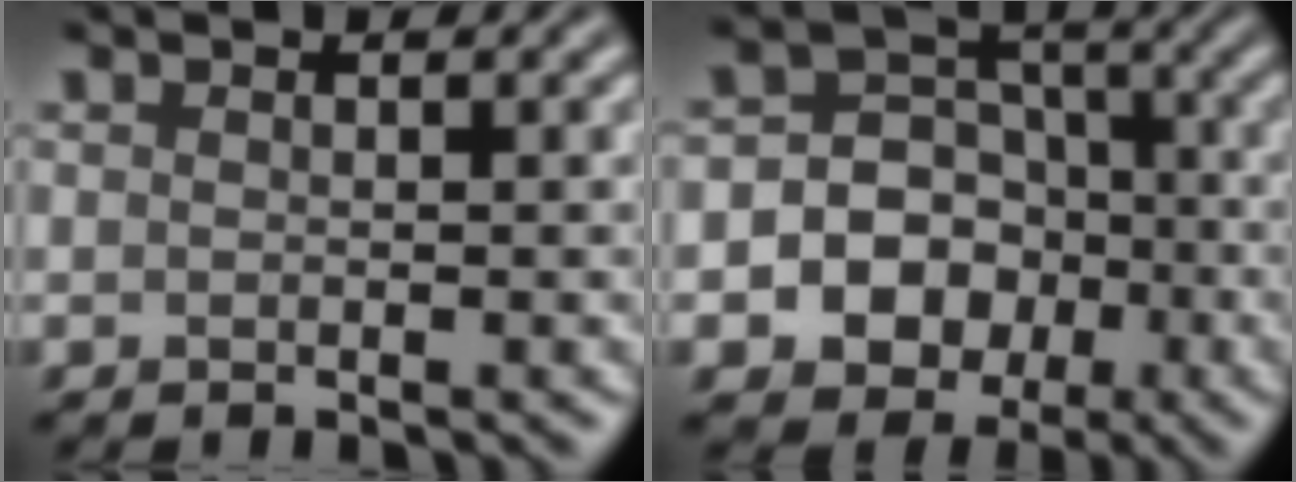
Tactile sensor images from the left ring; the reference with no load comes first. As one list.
[{"total": 9.2, "force": [-2.9, 8.2, 2.9], "torque": [-0.036, 0.007, -0.074]}]